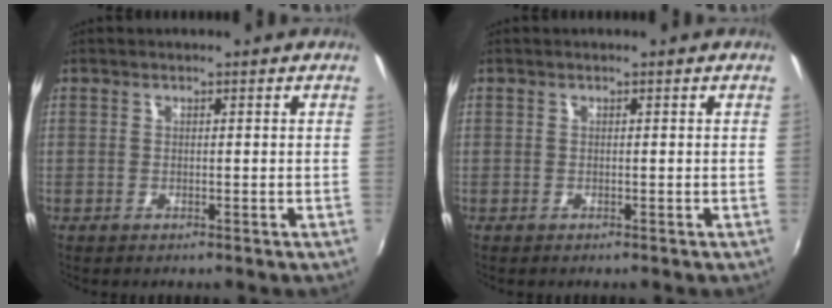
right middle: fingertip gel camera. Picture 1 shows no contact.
{"total": 0.0}